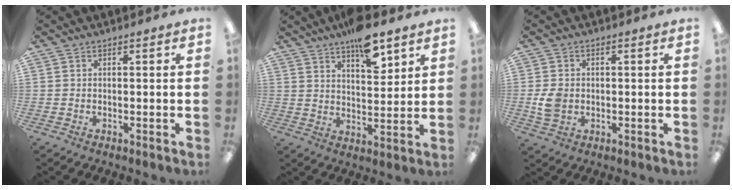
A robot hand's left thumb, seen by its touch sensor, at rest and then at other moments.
{"total": 10.1, "force": [7.6, 3.4, 5.7], "torque": [-0.083, -0.043, 0.129]}
{"total": 5.2, "force": [-0.5, 4.1, 3.2], "torque": [-0.060, 0.003, -0.009]}